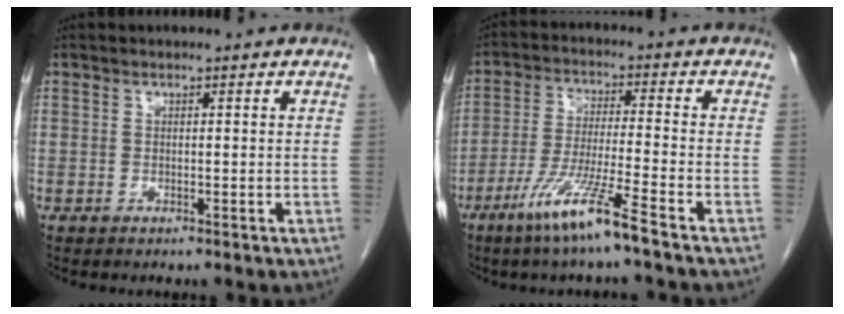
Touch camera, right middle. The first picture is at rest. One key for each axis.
{"total": 9.3, "fx": -6.0, "fy": -0.9, "fz": 7.1, "tx": -0.140, "ty": -0.027, "tz": -0.119}